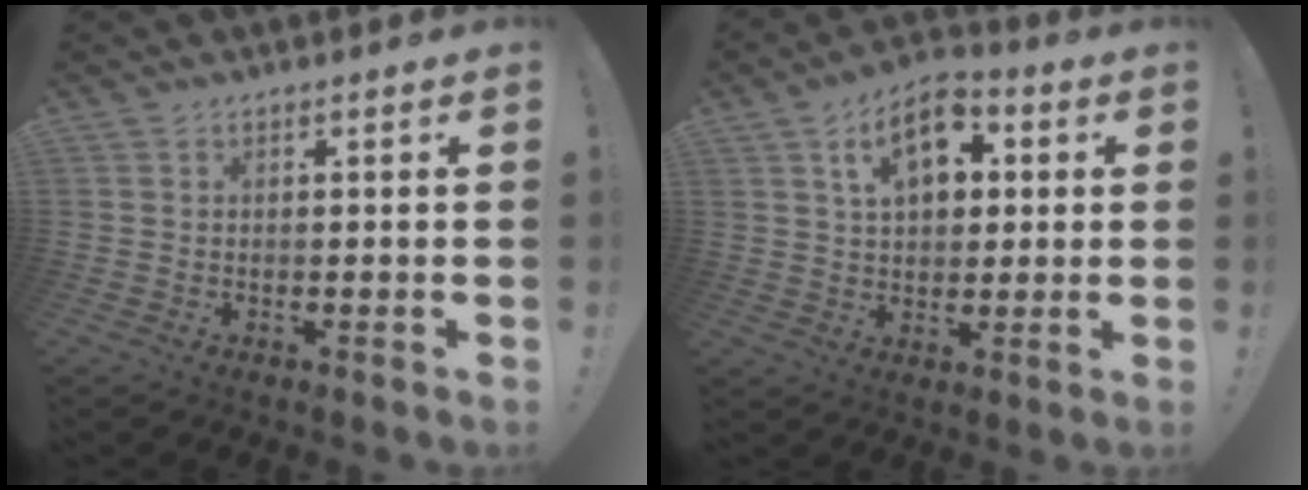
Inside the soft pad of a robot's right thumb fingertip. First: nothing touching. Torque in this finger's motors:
{"motor_torque": [0.30, 1.40, 0.59, 0.59, 0.30]}